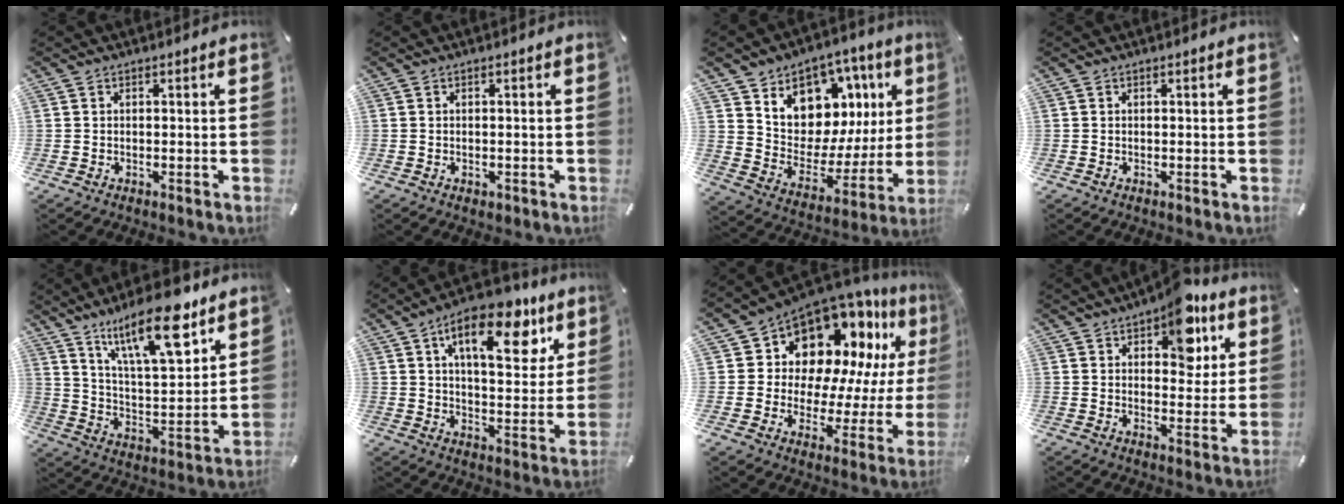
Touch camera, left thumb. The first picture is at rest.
{"total": 0.7, "force": [-0.2, 0.6, 0.4], "torque": [-0.008, 0.001, -0.004]}
{"total": 10.6, "force": [6.8, 7.7, 2.4], "torque": [-0.038, -0.091, 0.121]}
{"total": 0.0}
{"total": 19.2, "force": [12.2, 6.7, 13.1], "torque": [-0.212, -0.061, 0.200]}
{"total": 17.3, "force": [9.6, 8.1, 11.9], "torque": [-0.166, -0.049, 0.151]}
{"total": 15.0, "force": [10.3, 9.4, 5.5], "torque": [-0.092, -0.097, 0.180]}
{"total": 11.7, "force": [6.8, 6.2, 7.3], "torque": [-0.086, -0.032, 0.114]}